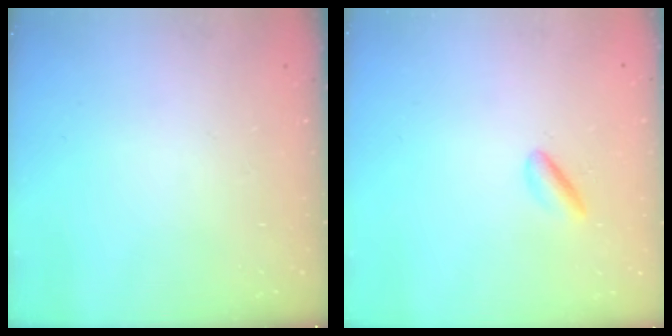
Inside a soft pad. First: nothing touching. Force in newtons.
{"total": 2.0, "press": 1.9, "slide": 0.5}